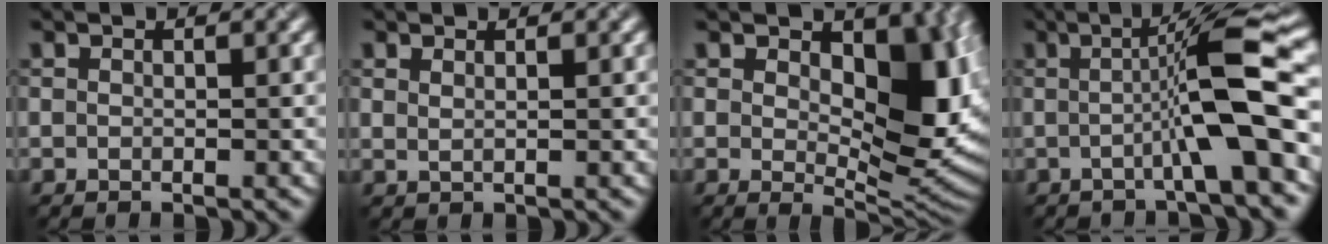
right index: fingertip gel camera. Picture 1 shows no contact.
{"total": 0.7, "force": [0.6, 0.2, 0.2], "torque": [0.001, -0.003, 0.009]}
{"total": 9.6, "force": [2.3, 5.0, 7.9], "torque": [-0.115, -0.004, 0.042]}
{"total": 8.0, "force": [-1.1, 0.9, 7.8], "torque": [-0.106, 0.016, -0.019]}